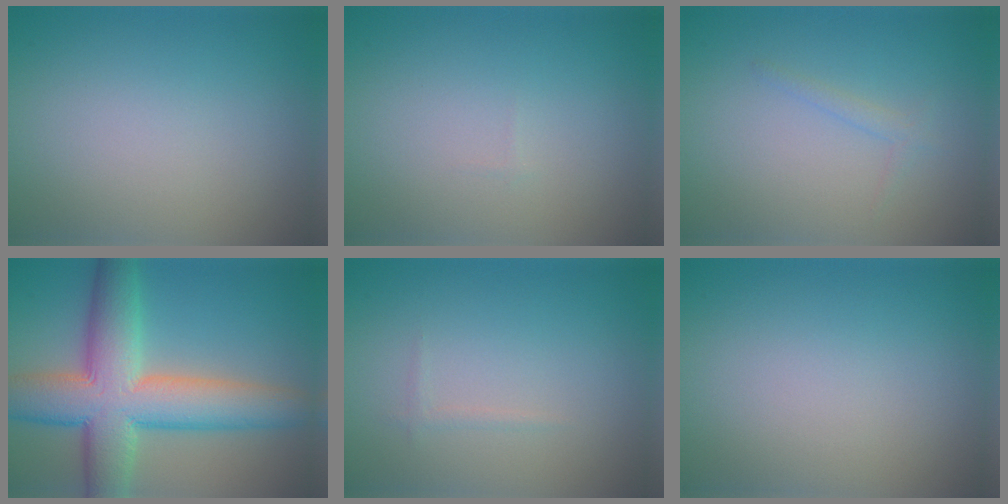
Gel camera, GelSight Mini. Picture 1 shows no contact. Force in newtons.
{"total": 0.0}
{"total": 1.0, "press": 1.0, "slide": 0.1}
{"total": 11.1, "press": 11.1, "slide": 0.4}
{"total": 0.5, "press": 0.5, "slide": 0.1}
{"total": 0.0}